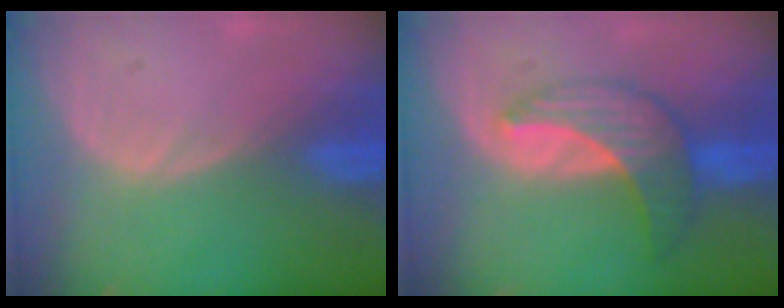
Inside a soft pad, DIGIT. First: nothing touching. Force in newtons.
{"total": 7.3, "press": 6.8, "slide": 2.7}